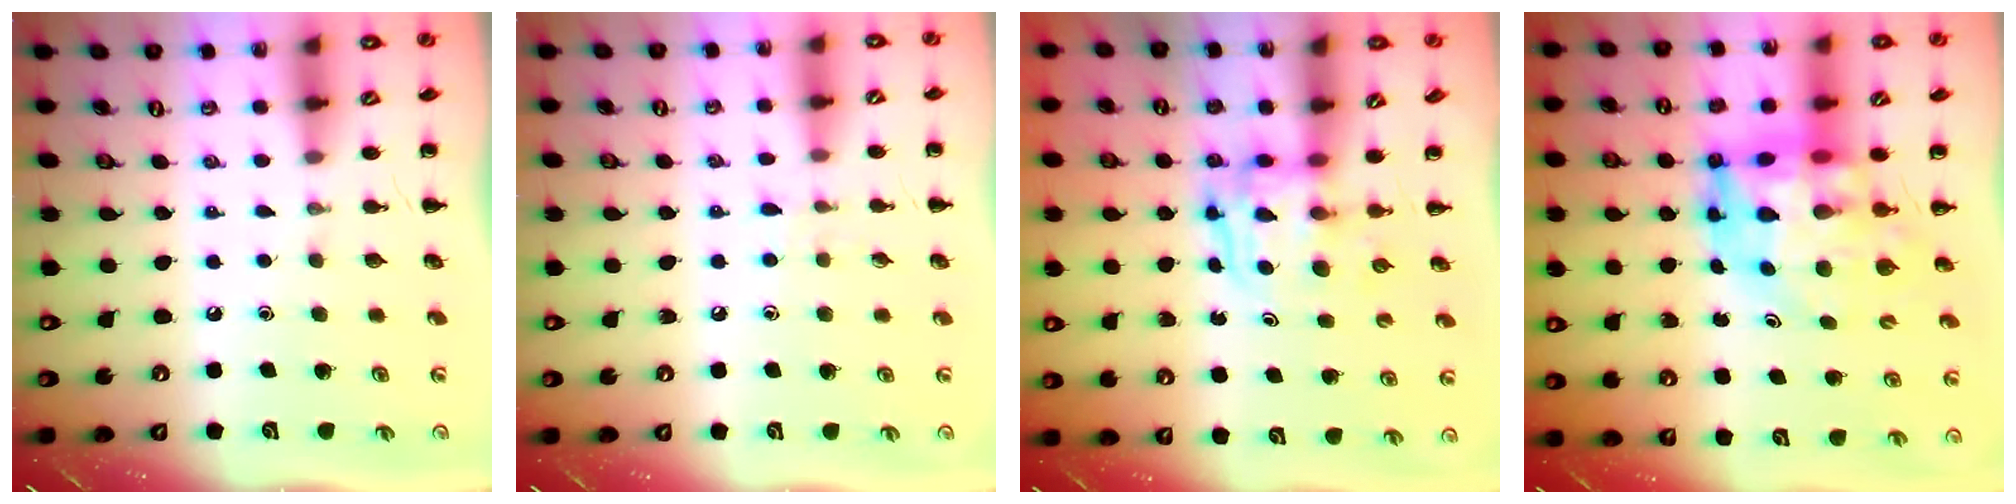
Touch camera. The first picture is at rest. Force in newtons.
{"total": 5.0, "press": 4.5, "slide": 2.0}
{"total": 3.5, "press": 3.5, "slide": 0.3}
{"total": 12.8, "press": 12.3, "slide": 3.7}